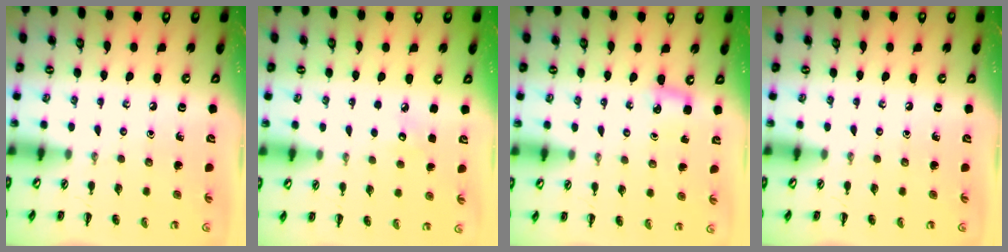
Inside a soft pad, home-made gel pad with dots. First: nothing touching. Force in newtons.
{"total": 3.7, "press": 3.5, "slide": 0.9}
{"total": 3.5, "press": 3.4, "slide": 1.0}
{"total": 0.0}